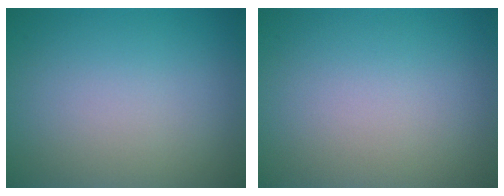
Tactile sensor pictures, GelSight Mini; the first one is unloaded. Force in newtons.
{"total": 0.0}